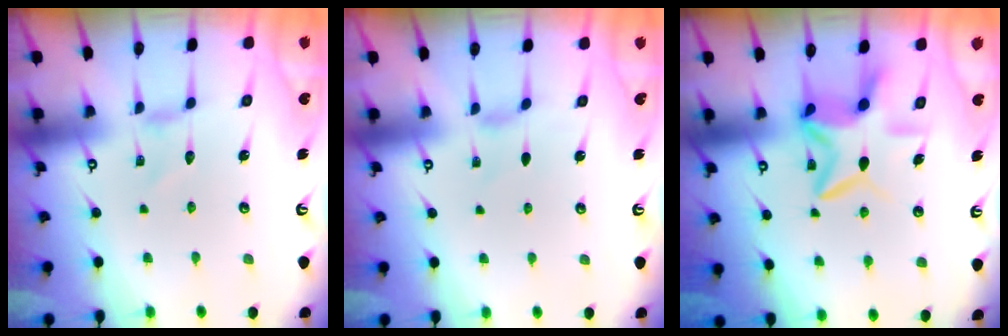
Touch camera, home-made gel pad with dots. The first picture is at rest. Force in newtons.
{"total": 0.7, "press": 0.7, "slide": 0.2}
{"total": 8.7, "press": 8.5, "slide": 1.6}